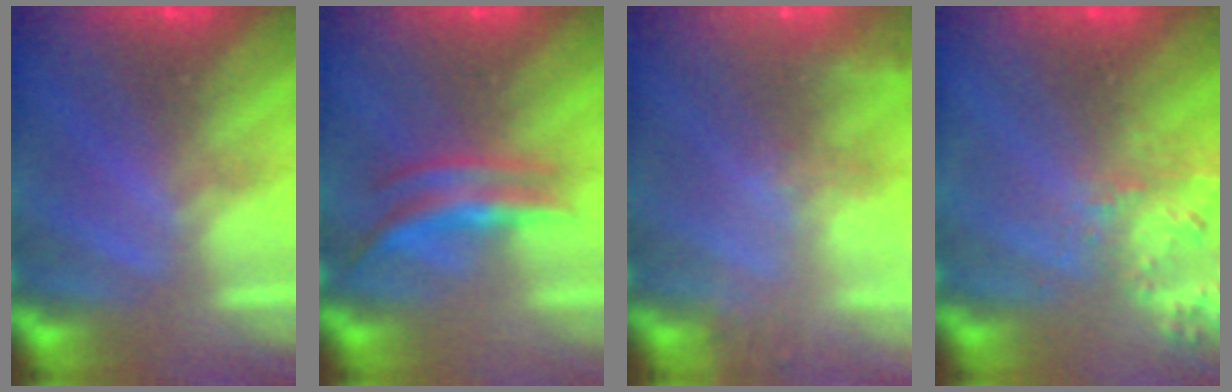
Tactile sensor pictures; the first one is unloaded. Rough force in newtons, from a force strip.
{"total": 4.0}
{"total": 13.7}
{"total": 2.8}